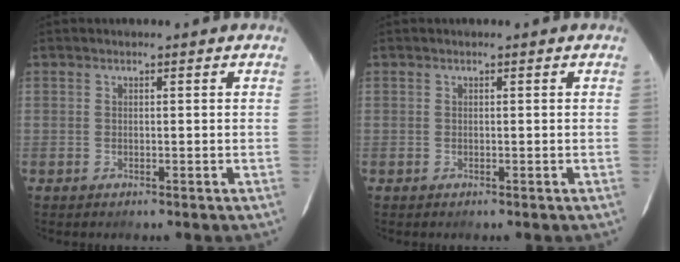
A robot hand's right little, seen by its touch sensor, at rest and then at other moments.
{"total": 0.0}